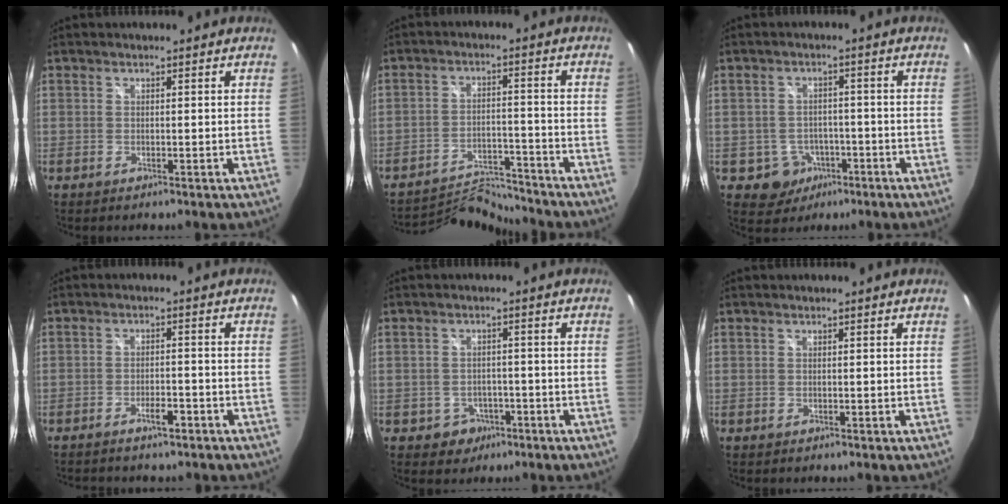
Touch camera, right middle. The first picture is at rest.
{"total": 8.4, "force": [-8.3, -1.2, -0.5], "torque": [-0.017, 0.011, -0.144]}
{"total": 4.7, "force": [-2.3, 4.0, 0.7], "torque": [-0.025, 0.012, -0.022]}
{"total": 3.1, "force": [-2.6, 0.6, 1.7], "torque": [-0.034, 0.002, -0.039]}
{"total": 3.5, "force": [-1.8, 2.9, 0.5], "torque": [-0.021, 0.007, -0.019]}
{"total": 0.0}